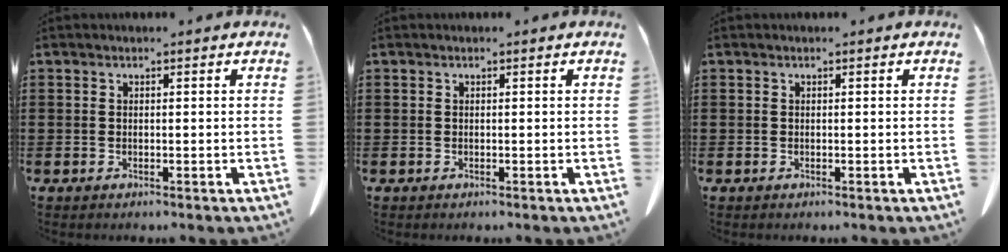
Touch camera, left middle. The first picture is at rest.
{"total": 0.0}
{"total": 0.0}